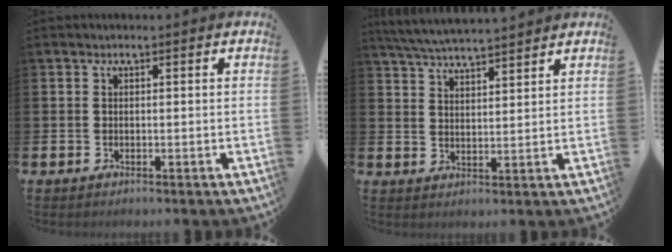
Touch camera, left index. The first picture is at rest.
{"total": 5.4, "force": [5.3, 0.2, 1.1], "torque": [-0.044, -0.023, 0.097]}